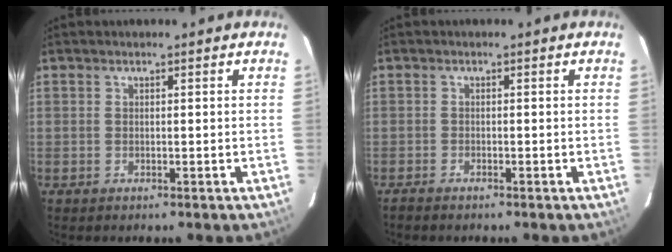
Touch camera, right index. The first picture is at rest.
{"total": 1.7, "force": [-1.5, 0.4, 0.6], "torque": [-0.021, -0.005, -0.030]}